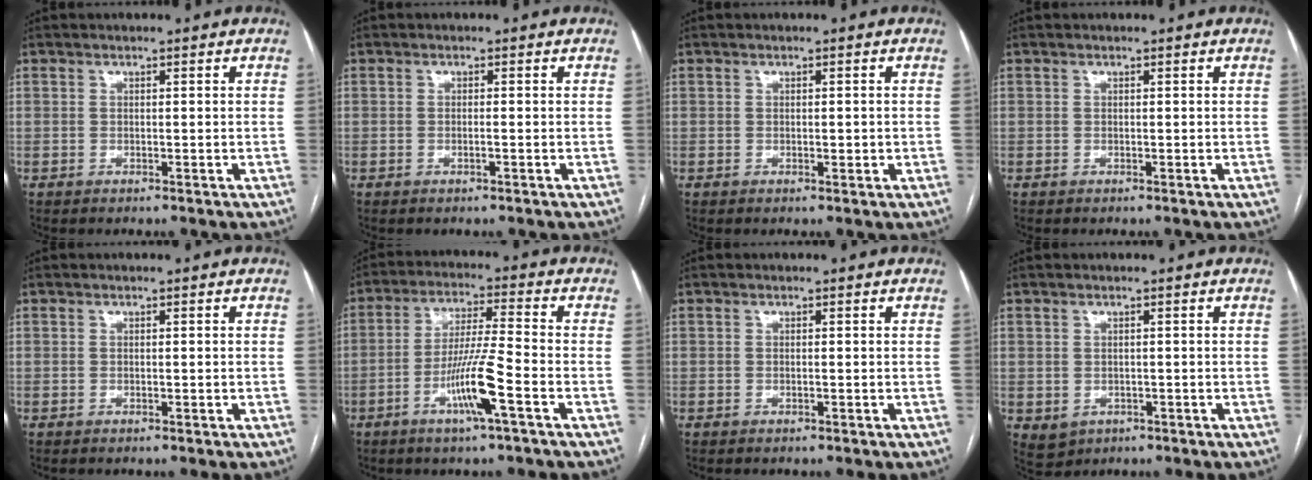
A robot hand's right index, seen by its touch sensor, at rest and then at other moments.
{"total": 0.7, "force": [-0.3, -0.1, 0.6], "torque": [-0.012, 0.001, -0.003]}
{"total": 0.9, "force": [-0.2, 0.3, 0.8], "torque": [-0.012, 0.000, 0.000]}
{"total": 0.0}
{"total": 0.0}
{"total": 9.4, "force": [-4.0, -0.5, 8.5], "torque": [-0.163, -0.005, -0.076]}
{"total": 0.0}
{"total": 3.1, "force": [-0.7, 2.8, 1.1], "torque": [-0.020, -0.002, 0.007]}